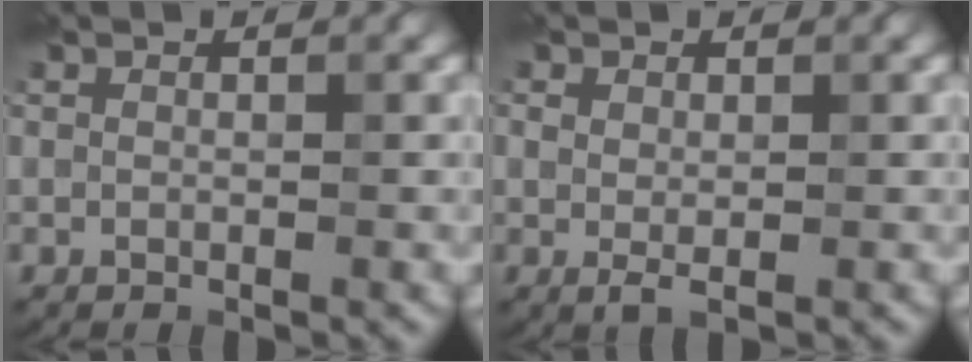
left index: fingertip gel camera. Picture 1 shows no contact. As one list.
[{"total": 1.1, "force": [0.2, 0.6, 0.9], "torque": [-0.018, -0.003, 0.005]}]